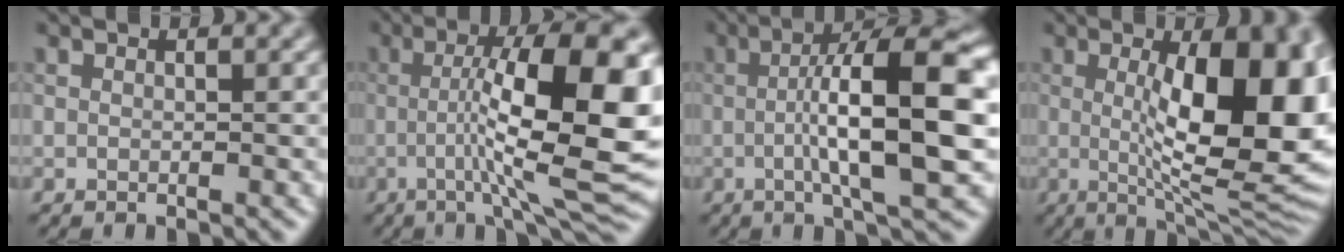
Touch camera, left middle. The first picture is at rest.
{"total": 12.8, "force": [-0.4, 2.9, 12.4], "torque": [-0.180, 0.012, -0.009]}
{"total": 11.5, "force": [-0.4, 2.4, 11.3], "torque": [-0.159, 0.014, -0.011]}
{"total": 12.9, "force": [0.9, 3.8, 12.3], "torque": [-0.159, 0.000, 0.014]}